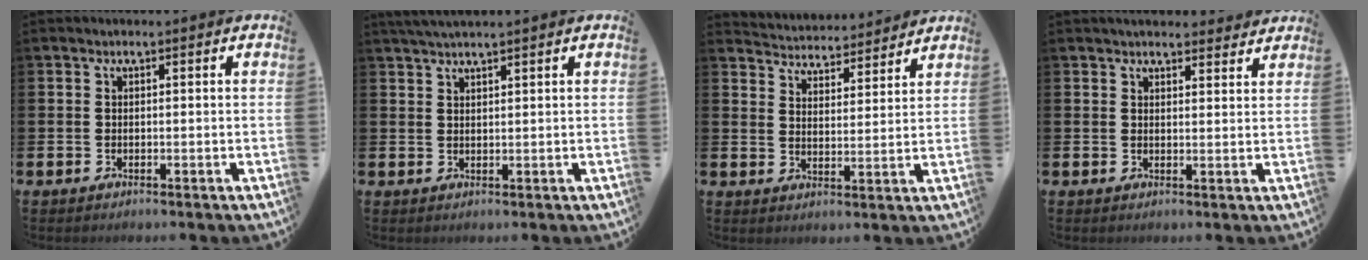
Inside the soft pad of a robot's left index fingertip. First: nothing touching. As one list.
[{"total": 2.2, "force": [2.1, -0.1, 0.7], "torque": [-0.024, 0.000, 0.040]}, {"total": 4.5, "force": [4.4, 0.6, -0.4], "torque": [-0.008, -0.039, 0.075]}, {"total": 3.2, "force": [3.2, 0.7, 0.2], "torque": [0.001, -0.017, 0.056]}]